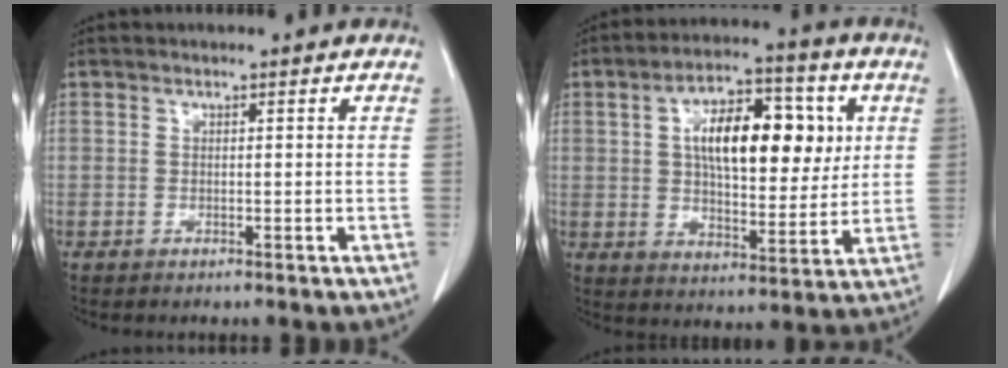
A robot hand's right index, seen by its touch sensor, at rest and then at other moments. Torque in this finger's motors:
{"motor_torque": [0.79, 0.39, 0.66, 0.14]}